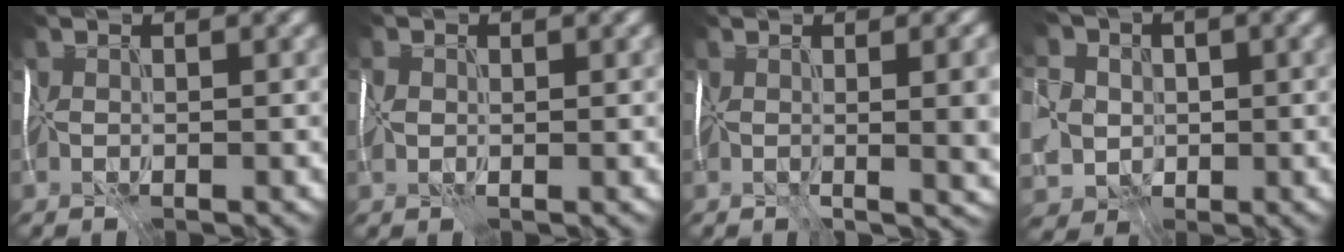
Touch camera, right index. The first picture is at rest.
{"total": 0.8, "force": [0.2, 0.7, 0.4], "torque": [-0.012, 0.005, 0.004]}
{"total": 6.8, "force": [-0.2, 2.2, 6.4], "torque": [-0.076, -0.022, 0.021]}
{"total": 6.4, "force": [0.8, 5.7, 2.9], "torque": [-0.066, 0.022, -0.016]}